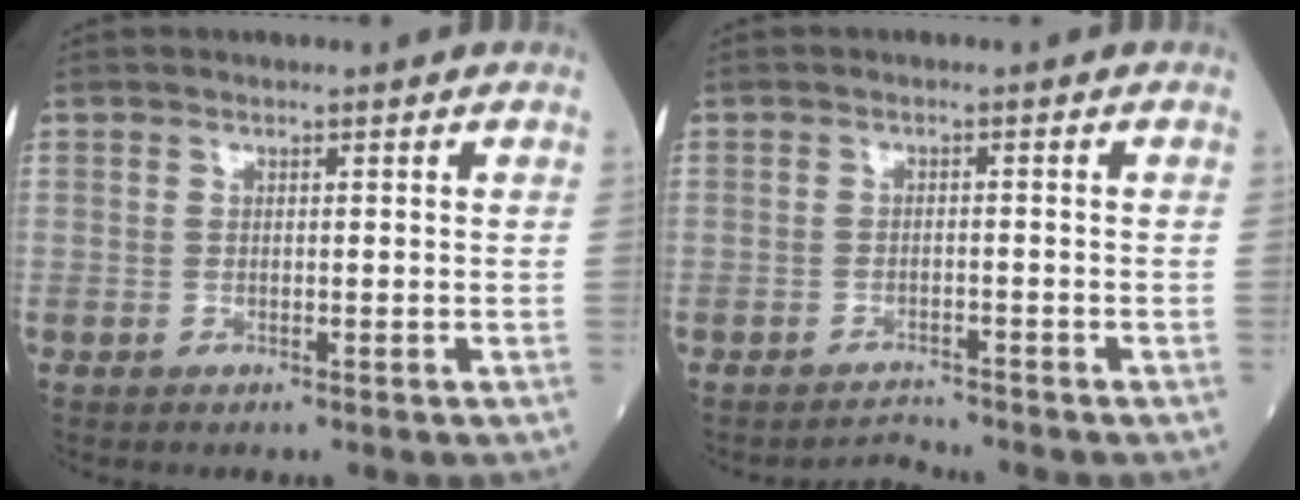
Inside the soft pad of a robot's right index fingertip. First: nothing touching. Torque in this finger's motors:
{"motor_torque": [-0.15, 0.03, -0.11, 0.00]}